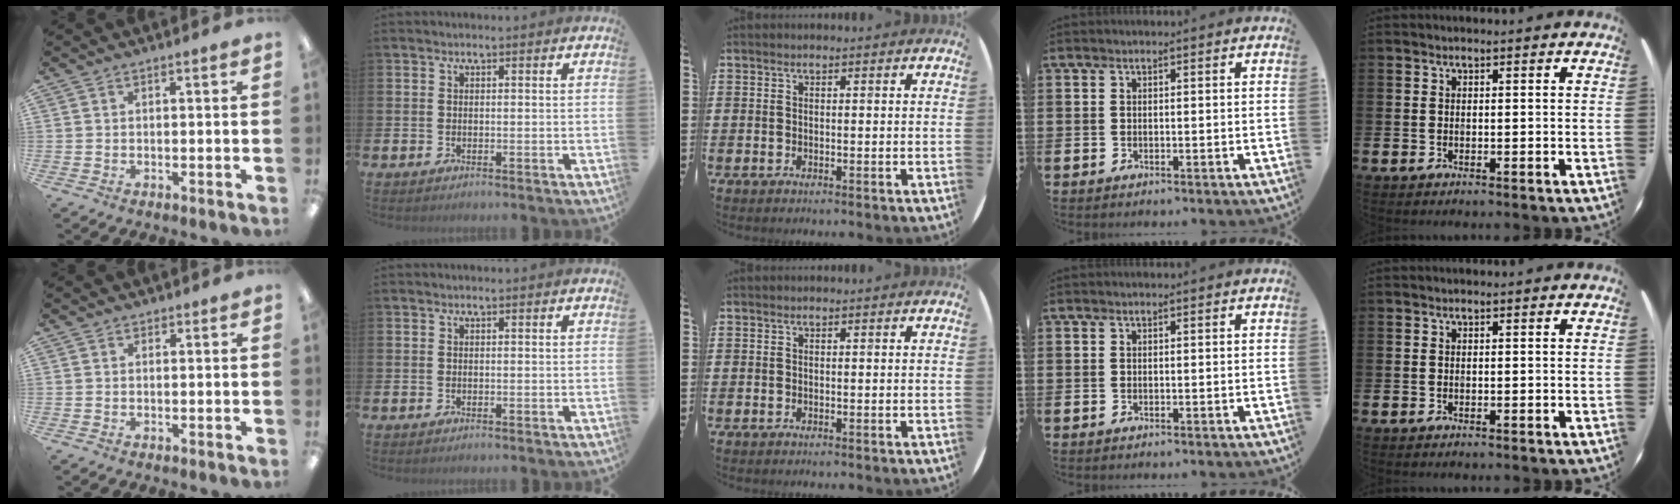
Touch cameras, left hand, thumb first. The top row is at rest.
{}